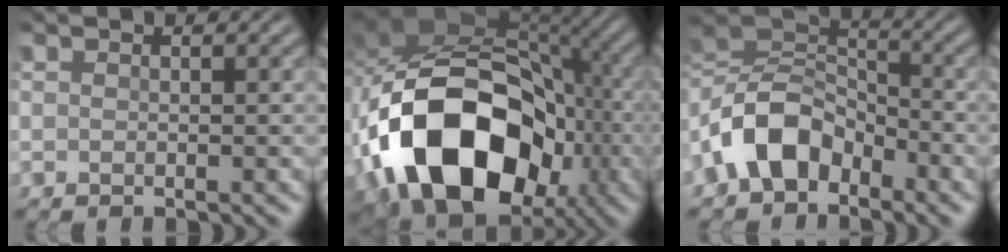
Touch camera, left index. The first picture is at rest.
{"total": 15.8, "force": [-5.3, 10.4, 10.6], "torque": [-0.180, -0.006, -0.087]}
{"total": 8.3, "force": [-4.0, 5.3, 4.9], "torque": [-0.096, 0.015, -0.092]}